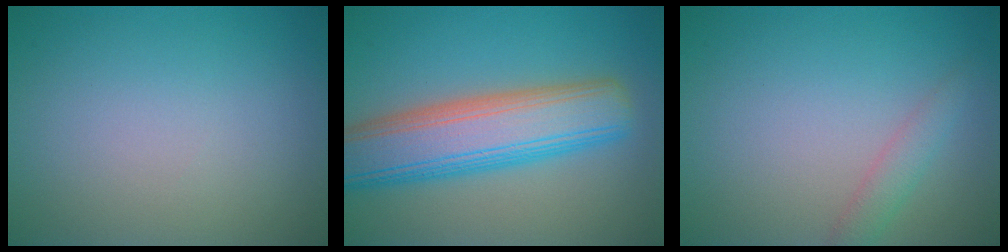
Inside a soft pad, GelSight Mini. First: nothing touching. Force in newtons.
{"total": 9.0, "press": 9.0, "slide": 0.3}
{"total": 1.7, "press": 1.7, "slide": 0.0}